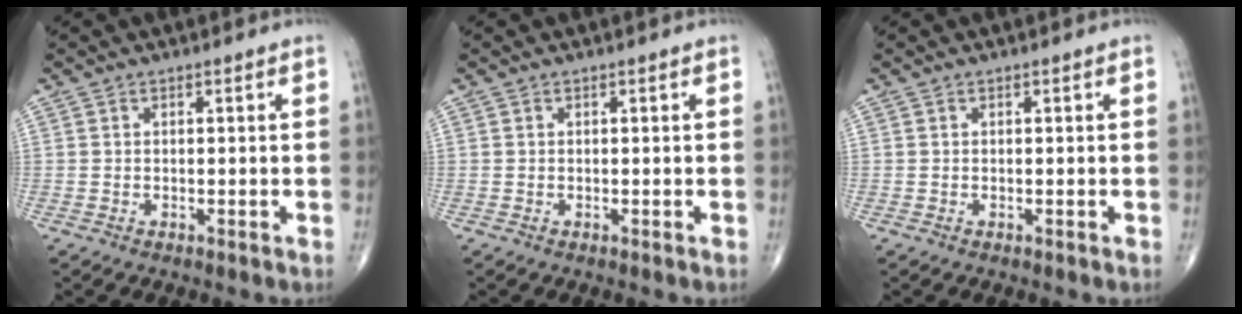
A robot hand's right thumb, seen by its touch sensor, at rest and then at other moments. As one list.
[{"total": 0.0}, {"total": 0.0}]